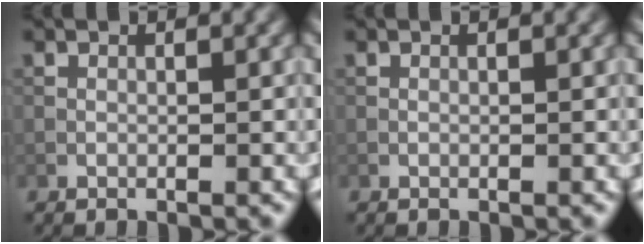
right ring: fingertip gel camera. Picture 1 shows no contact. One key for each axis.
{"total": 0.0}